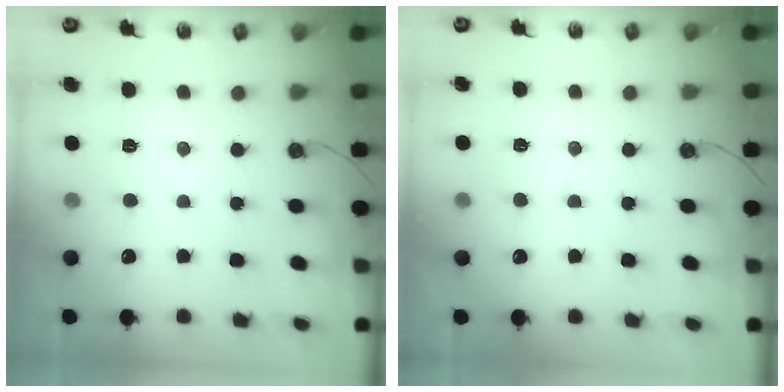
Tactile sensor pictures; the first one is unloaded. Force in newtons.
{"total": 4.4, "press": 4.4, "slide": 0.5}